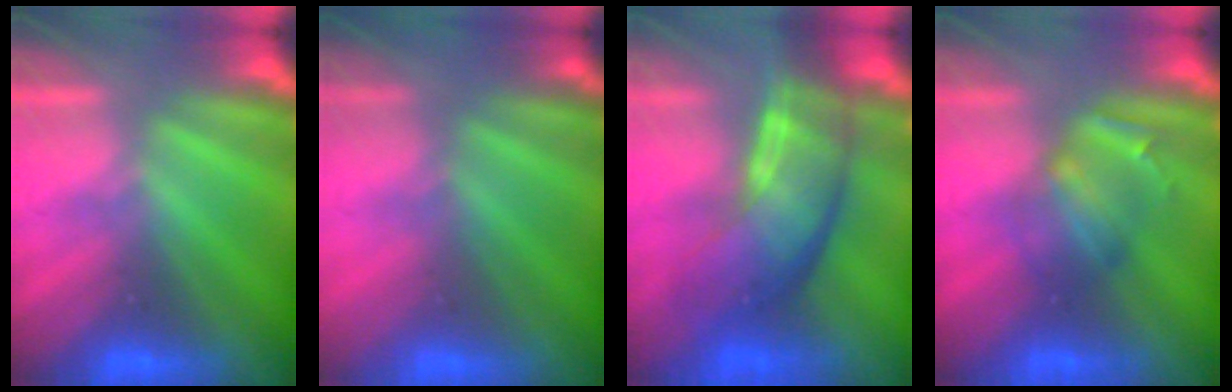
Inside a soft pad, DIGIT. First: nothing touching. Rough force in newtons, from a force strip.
{"total": 2.6}
{"total": 7.3}
{"total": 2.4}